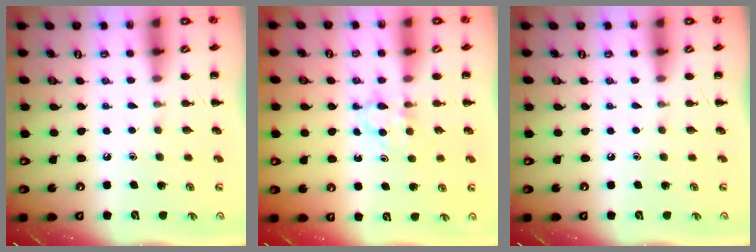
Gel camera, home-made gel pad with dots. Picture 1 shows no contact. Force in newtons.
{"total": 3.5, "press": 3.2, "slide": 1.2}
{"total": 0.0}